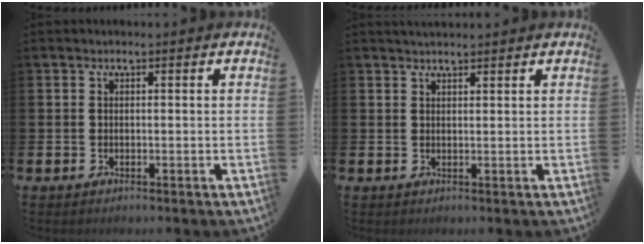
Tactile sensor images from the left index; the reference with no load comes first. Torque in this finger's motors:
{"motor_torque": [0.00, -0.06, 0.01, 0.04]}